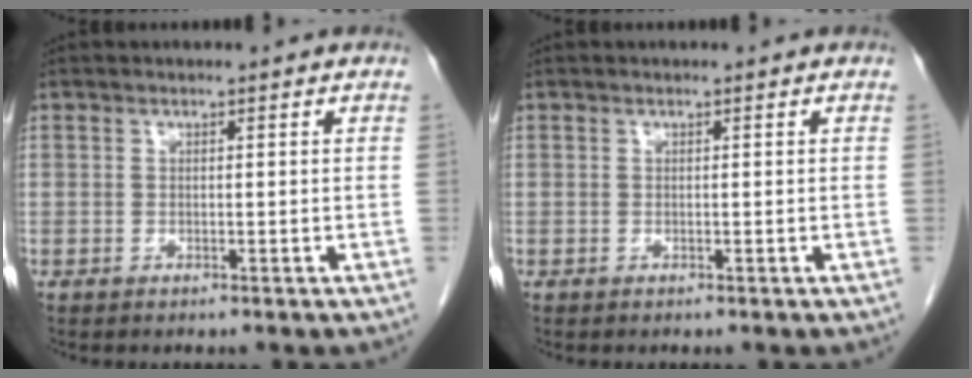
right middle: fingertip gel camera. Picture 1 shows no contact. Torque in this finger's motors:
{"motor_torque": [-0.38, 0.05, -0.04, -0.01]}